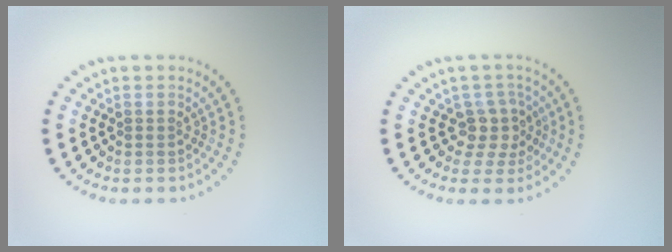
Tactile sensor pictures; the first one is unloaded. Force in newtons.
{"total": 3.0, "press": 2.3, "slide": 1.8}